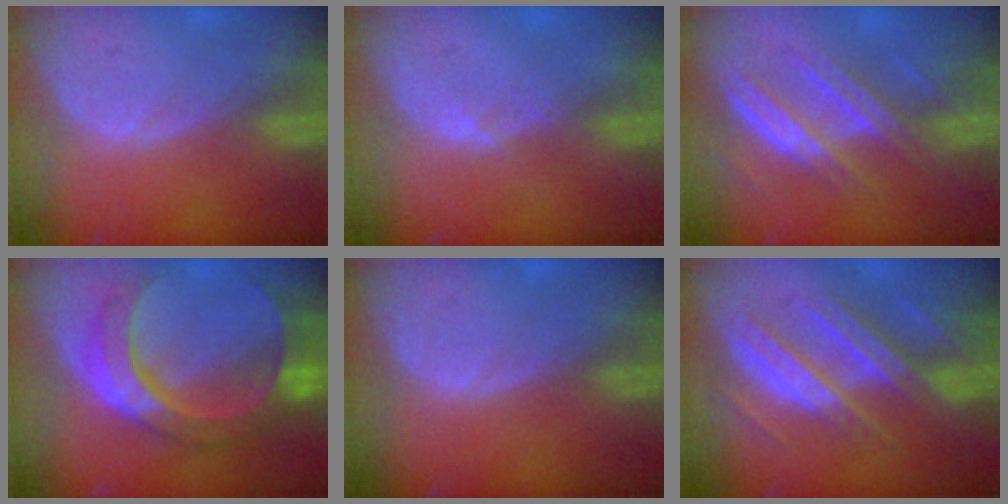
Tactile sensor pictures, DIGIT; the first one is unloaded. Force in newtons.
{"total": 1.0, "press": 0.8, "slide": 0.5}
{"total": 7.7, "press": 7.0, "slide": 3.1}
{"total": 11.0, "press": 11.0, "slide": 0.9}
{"total": 0.0}
{"total": 9.3, "press": 9.2, "slide": 0.8}